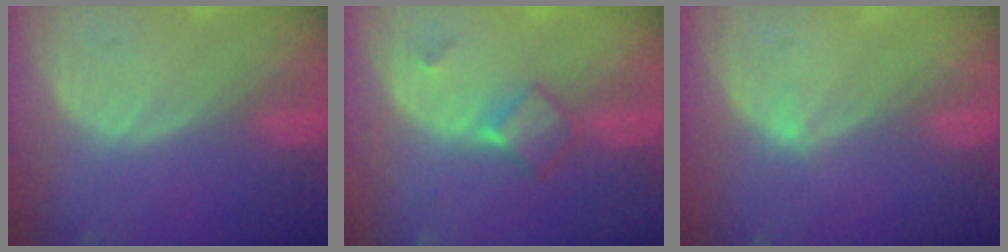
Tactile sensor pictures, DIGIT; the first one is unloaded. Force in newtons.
{"total": 4.8, "press": 4.2, "slide": 2.4}
{"total": 0.8, "press": 0.6, "slide": 0.5}